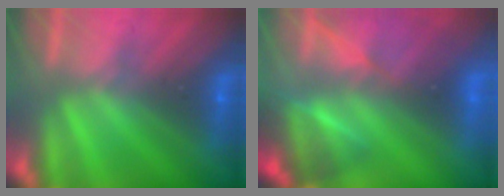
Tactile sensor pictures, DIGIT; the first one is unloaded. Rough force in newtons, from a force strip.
{"total": 5.7}